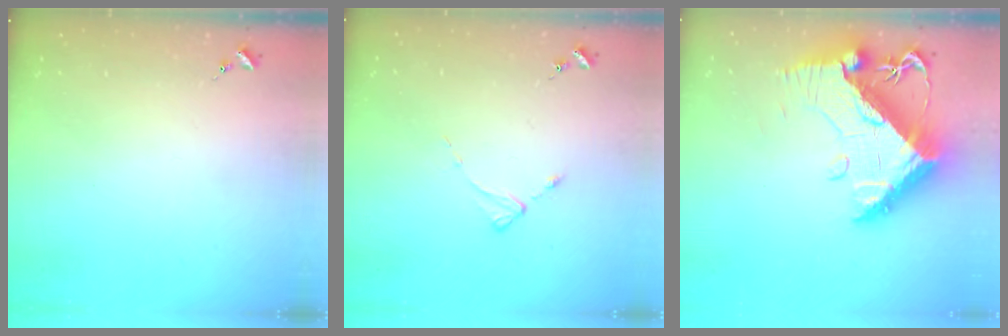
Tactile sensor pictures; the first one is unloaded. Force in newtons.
{"total": 2.1, "press": 2.0, "slide": 0.4}
{"total": 19.4, "press": 19.3, "slide": 2.1}